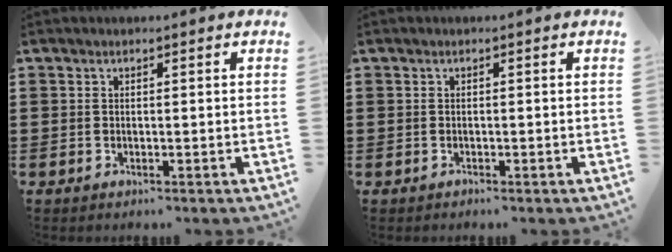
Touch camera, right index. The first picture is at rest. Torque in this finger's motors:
{"motor_torque": [-1.04, 1.10, -1.05, -0.21]}